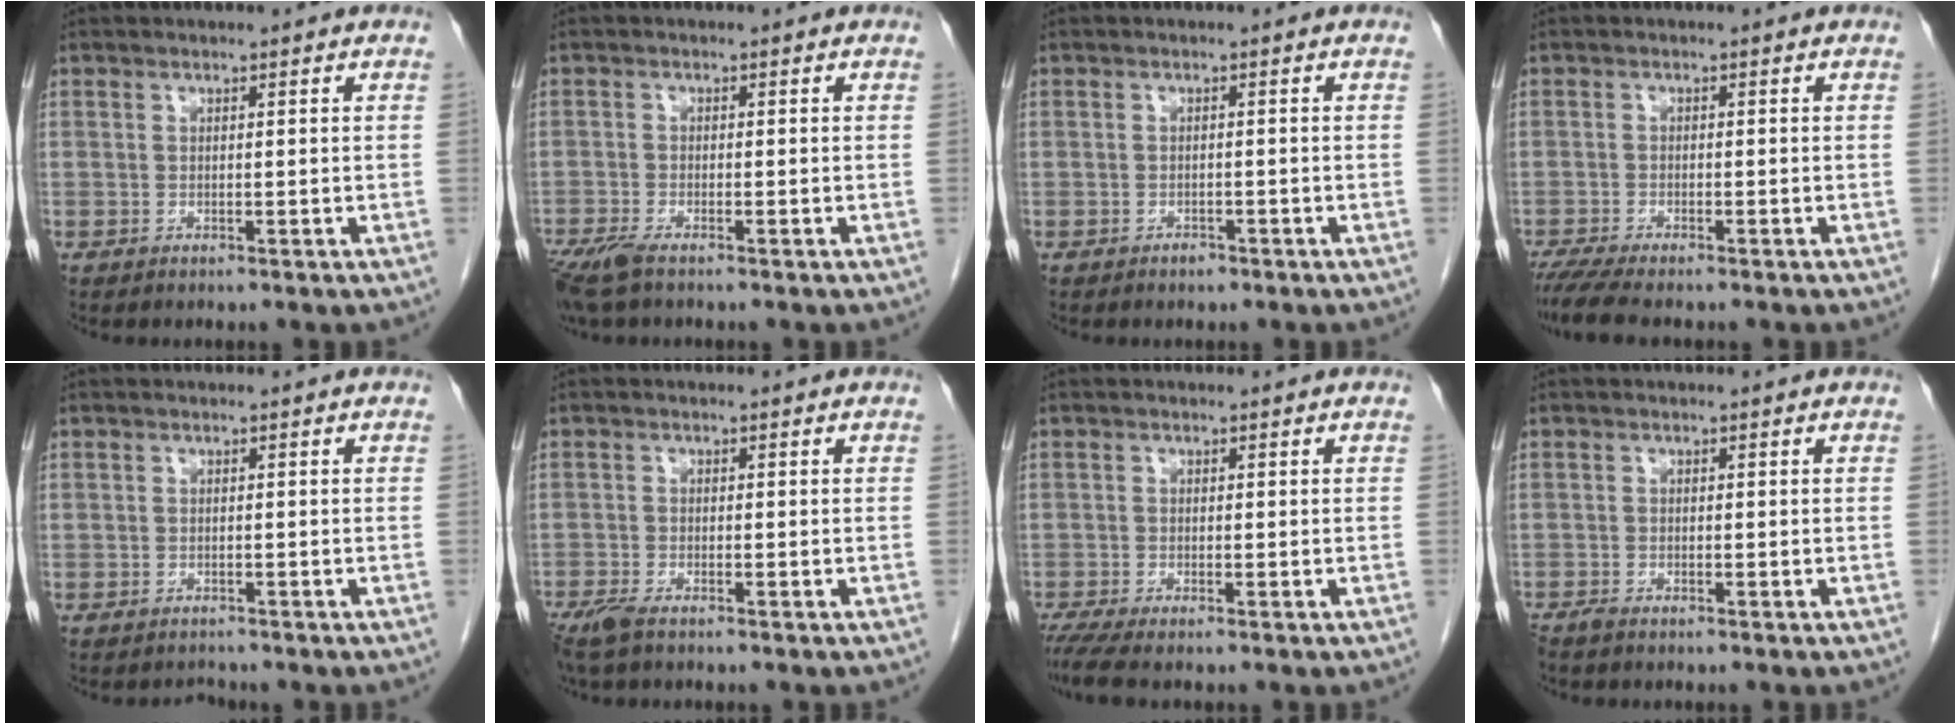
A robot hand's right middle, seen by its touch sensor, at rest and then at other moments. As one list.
[{"total": 4.5, "force": [-3.4, 0.8, 2.9], "torque": [-0.060, -0.014, -0.062]}, {"total": 1.0, "force": [-0.8, 0.5, 0.3], "torque": [-0.005, 0.002, -0.011]}, {"total": 5.7, "force": [-4.8, 0.4, 3.0], "torque": [-0.052, -0.016, -0.080]}, {"total": 1.1, "force": [-0.9, 0.4, -0.4], "torque": [-0.002, -0.005, -0.017]}, {"total": 3.3, "force": [-2.5, 0.7, 2.0], "torque": [-0.047, -0.010, -0.047]}, {"total": 3.4, "force": [-2.7, 0.1, 2.1], "torque": [-0.043, -0.010, -0.053]}, {"total": 1.2, "force": [-1.1, 0.1, 0.5], "torque": [-0.016, -0.004, -0.021]}]